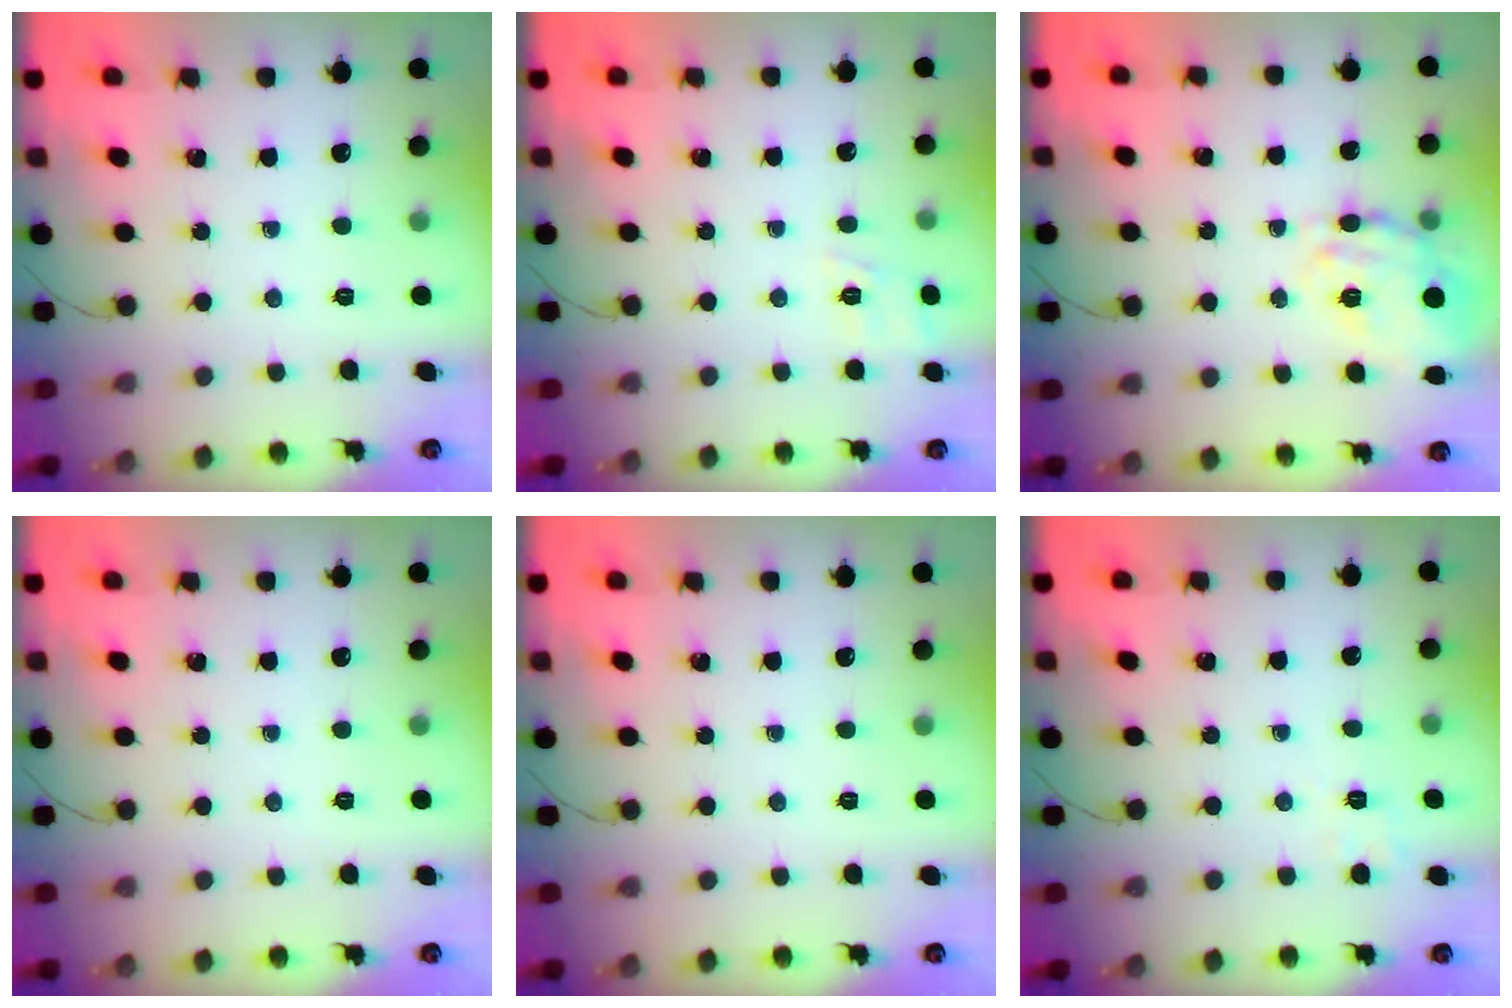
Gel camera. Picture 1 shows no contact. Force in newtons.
{"total": 3.6, "press": 3.2, "slide": 1.7}
{"total": 11.4, "press": 11.1, "slide": 2.6}
{"total": 0.0}
{"total": 0.0}
{"total": 3.0, "press": 2.3, "slide": 1.9}